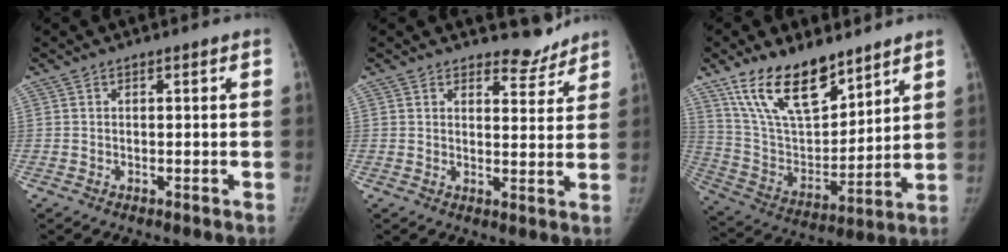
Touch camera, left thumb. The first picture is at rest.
{"total": 4.8, "force": [4.5, 1.8, 0.1], "torque": [0.024, -0.043, 0.057]}
{"total": 18.5, "force": [12.6, 8.3, 10.8], "torque": [-0.146, -0.065, 0.242]}